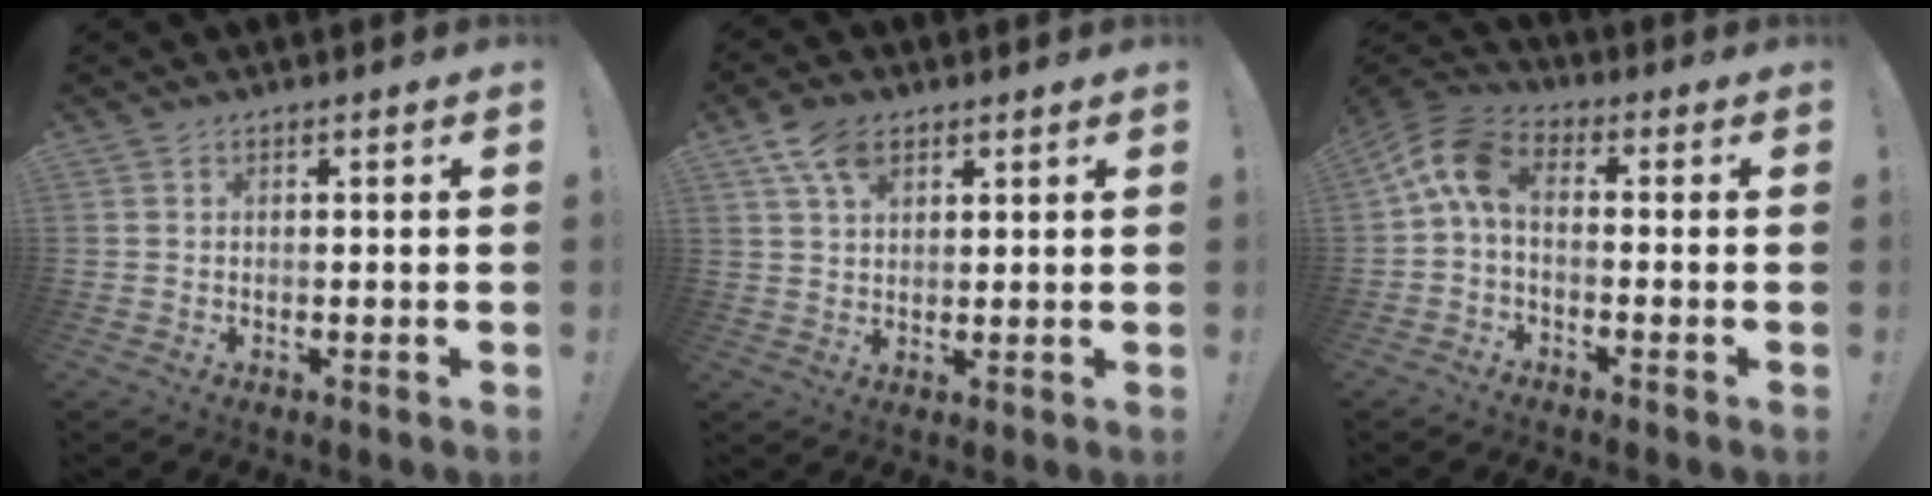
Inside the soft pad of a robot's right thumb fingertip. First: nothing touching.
{"total": 7.5, "force": [4.1, 4.4, 4.4], "torque": [-0.071, -0.011, 0.078]}
{"total": 9.3, "force": [0.9, 4.9, 7.8], "torque": [-0.160, 0.006, 0.023]}